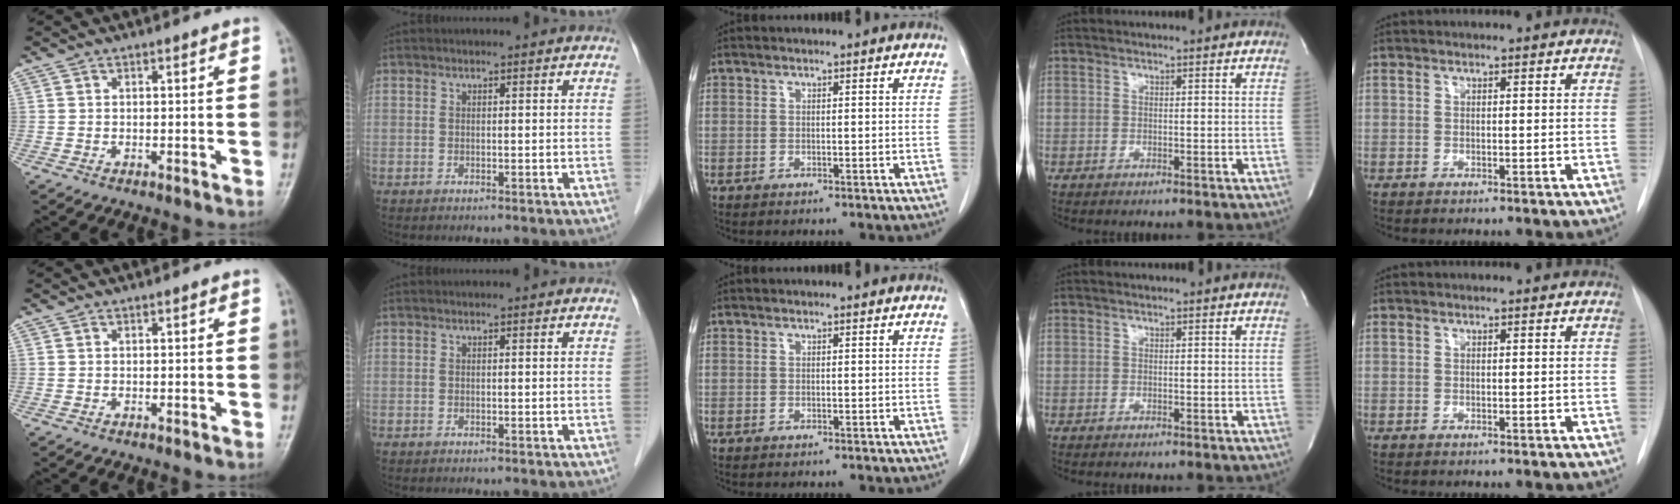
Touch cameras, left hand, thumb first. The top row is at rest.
{}